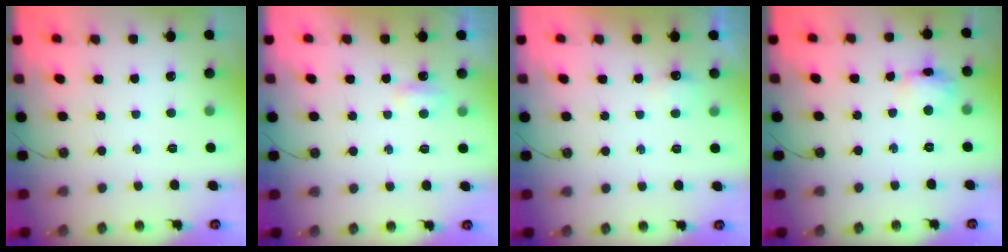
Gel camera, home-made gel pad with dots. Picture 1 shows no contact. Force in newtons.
{"total": 2.9, "press": 2.9, "slide": 0.6}
{"total": 4.6, "press": 4.5, "slide": 0.7}
{"total": 8.4, "press": 8.4, "slide": 0.7}